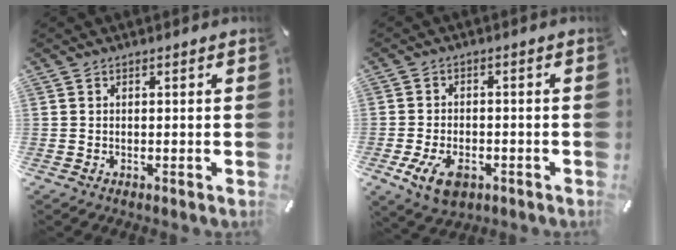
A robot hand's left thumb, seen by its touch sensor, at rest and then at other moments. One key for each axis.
{"total": 7.5, "fx": -3.3, "fy": 4.8, "fz": 4.8, "tx": -0.104, "ty": 0.010, "tz": -0.059}